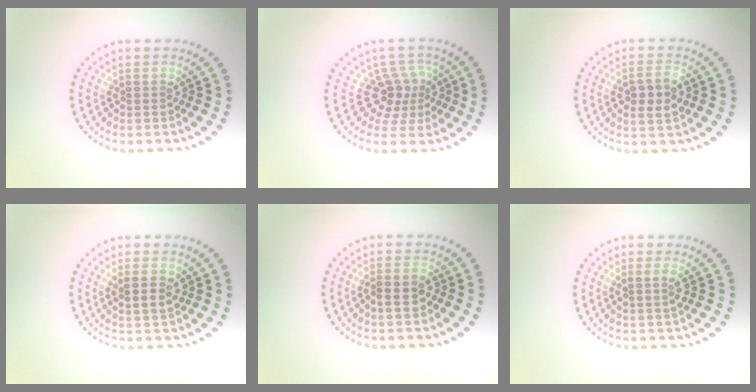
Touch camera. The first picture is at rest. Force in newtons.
{"total": 3.1, "press": 2.3, "slide": 2.2}
{"total": 2.9, "press": 2.8, "slide": 0.3}
{"total": 2.3, "press": 2.2, "slide": 0.6}
{"total": 2.3, "press": 2.2, "slide": 0.8}
{"total": 1.4, "press": 1.3, "slide": 0.6}